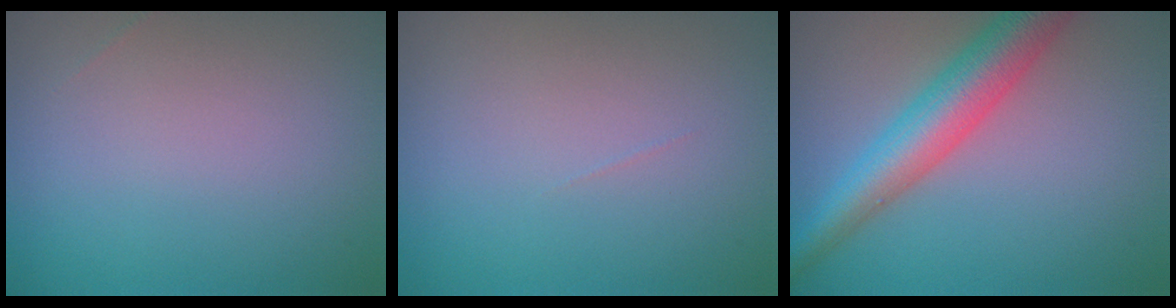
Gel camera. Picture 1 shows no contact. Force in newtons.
{"total": 0.0}
{"total": 6.3, "press": 6.3, "slide": 0.1}